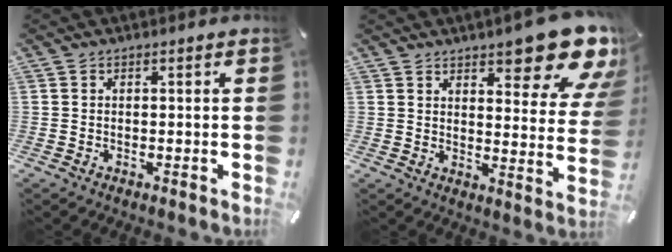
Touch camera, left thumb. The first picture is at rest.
{"total": 14.9, "force": [10.9, 5.2, 8.8], "torque": [-0.102, -0.083, 0.183]}